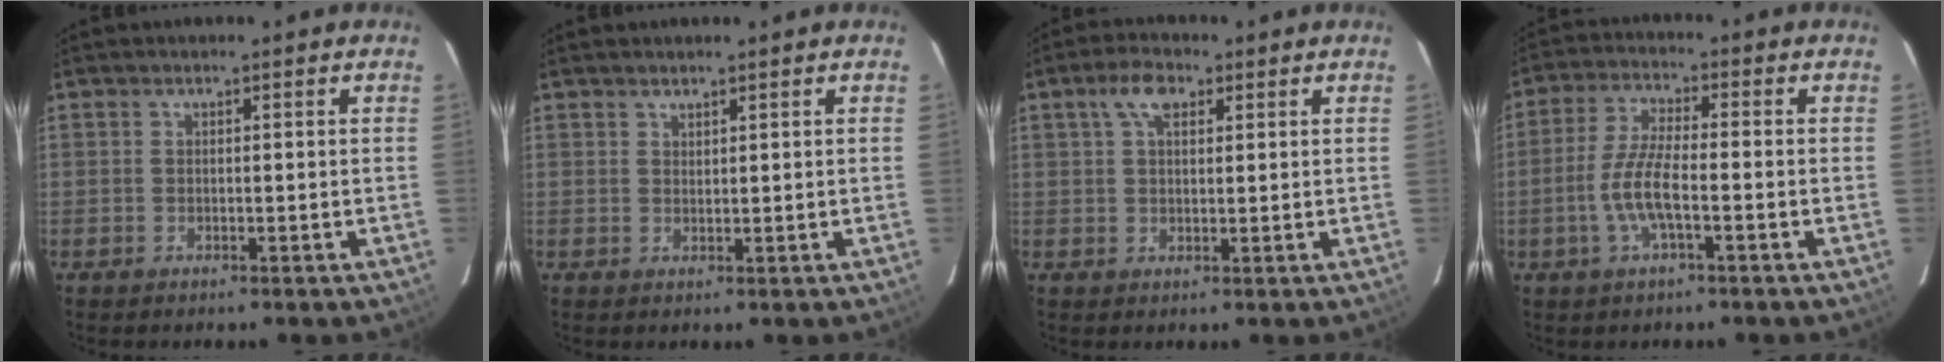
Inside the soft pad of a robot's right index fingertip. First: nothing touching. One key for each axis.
{"total": 1.2, "fx": 1.1, "fy": 0.3, "fz": 0.2, "tx": -0.003, "ty": 0.001, "tz": 0.021}
{"total": 4.7, "fx": 2.2, "fy": 2.5, "fz": 3.4, "tx": -0.061, "ty": 0.015, "tz": 0.039}
{"total": 7.4, "fx": -2.3, "fy": 1.6, "fz": 6.8, "tx": -0.145, "ty": 0.003, "tz": -0.046}